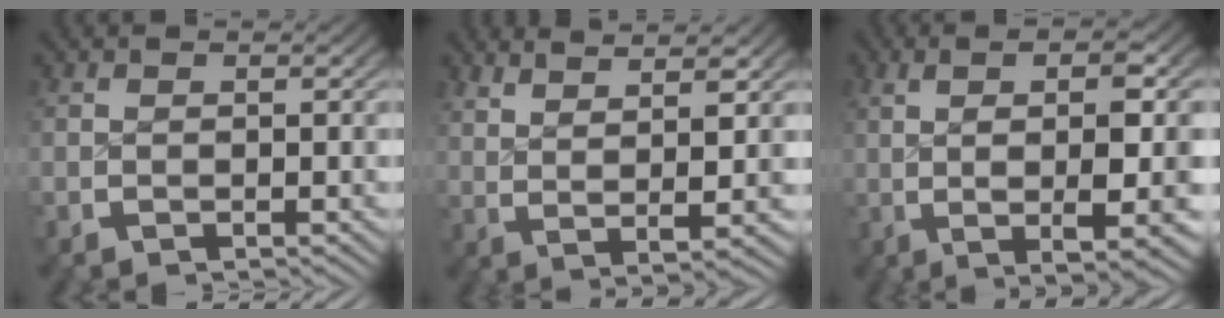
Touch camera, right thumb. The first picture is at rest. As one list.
[{"total": 5.5, "force": [3.1, 1.4, 4.3], "torque": [-0.065, -0.001, 0.062]}, {"total": 10.5, "force": [0.2, 3.4, 9.9], "torque": [-0.142, -0.004, 0.014]}]